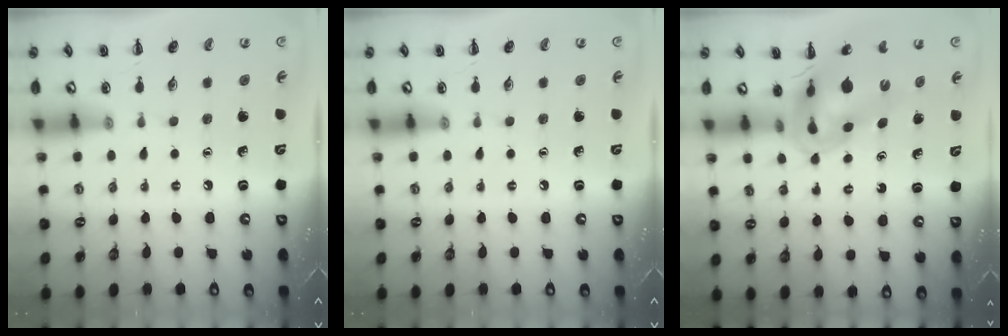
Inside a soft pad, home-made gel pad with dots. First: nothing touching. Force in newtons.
{"total": 0.0}
{"total": 8.7, "press": 8.2, "slide": 2.9}